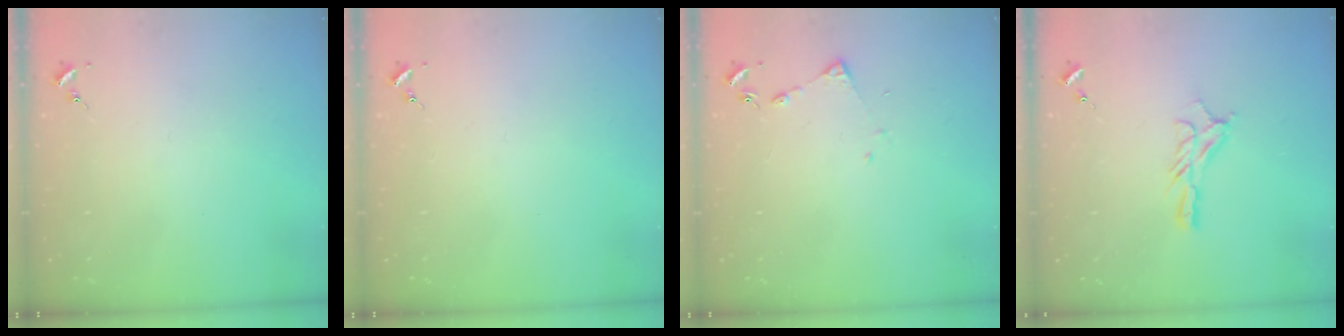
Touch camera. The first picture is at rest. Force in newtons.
{"total": 0.0}
{"total": 4.1, "press": 4.1, "slide": 0.5}
{"total": 9.5, "press": 9.5, "slide": 0.4}